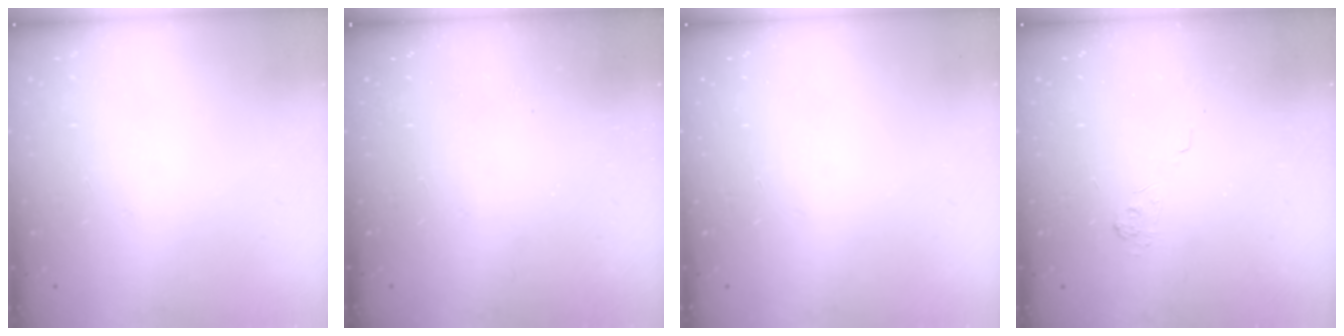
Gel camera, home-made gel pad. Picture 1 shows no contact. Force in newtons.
{"total": 2.5, "press": 2.4, "slide": 0.8}
{"total": 0.0}
{"total": 2.0, "press": 1.4, "slide": 1.4}